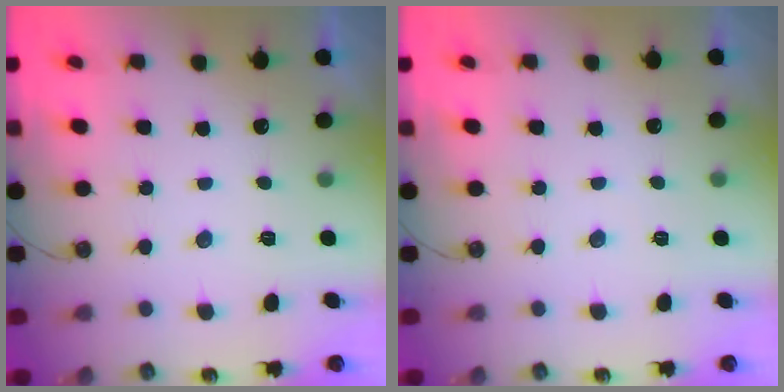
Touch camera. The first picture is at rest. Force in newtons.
{"total": 1.4, "press": 1.3, "slide": 0.3}